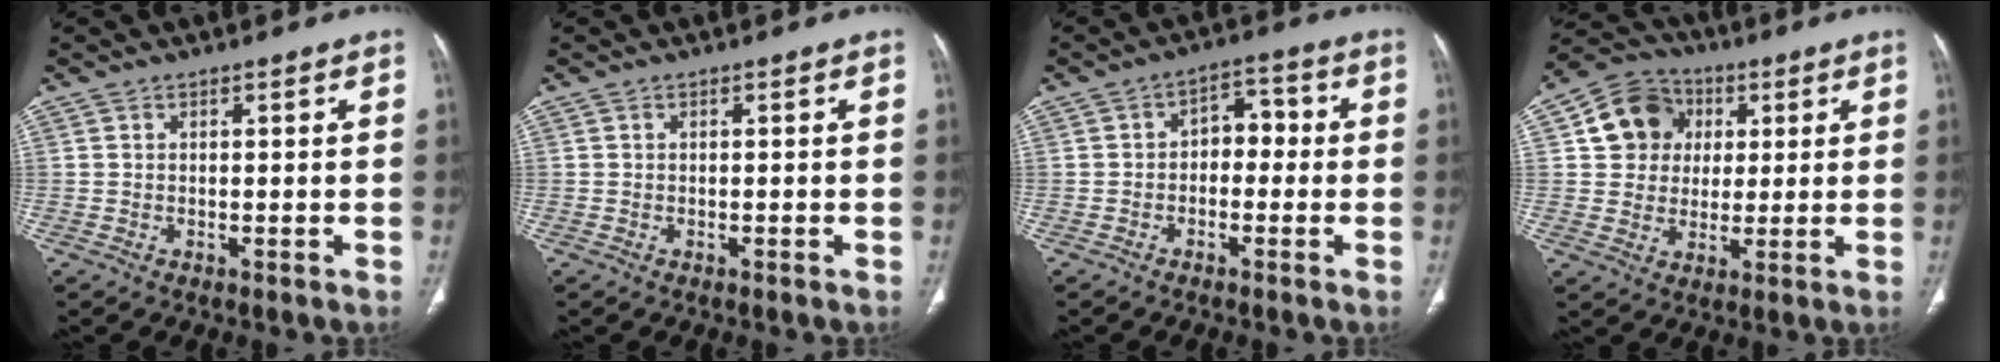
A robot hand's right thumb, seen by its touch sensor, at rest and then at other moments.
{"total": 0.0}
{"total": 5.5, "force": [-0.7, 3.8, 4.0], "torque": [-0.033, 0.030, -0.023]}
{"total": 11.5, "force": [3.0, 10.2, 4.4], "torque": [-0.047, 0.003, 0.045]}